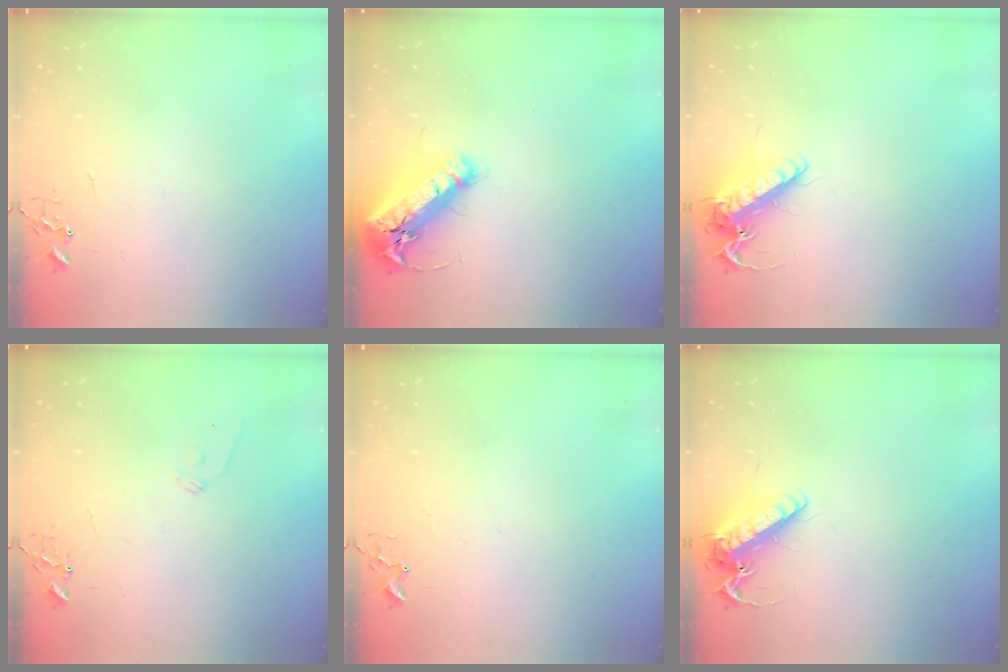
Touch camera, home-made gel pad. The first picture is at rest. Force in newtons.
{"total": 18.8, "press": 18.4, "slide": 3.8}
{"total": 13.5, "press": 13.3, "slide": 2.1}
{"total": 7.1, "press": 7.0, "slide": 0.7}
{"total": 3.0, "press": 2.9, "slide": 0.4}
{"total": 13.5, "press": 13.3, "slide": 2.1}